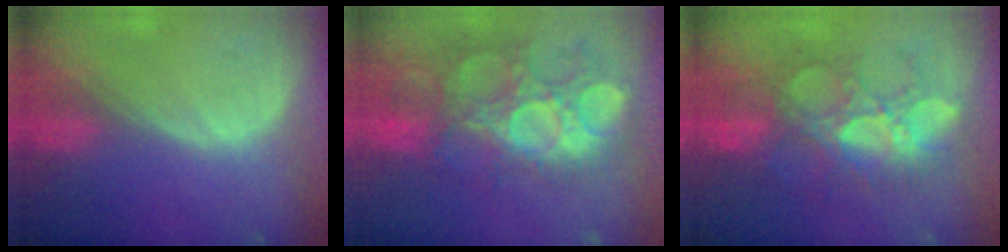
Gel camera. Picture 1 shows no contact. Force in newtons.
{"total": 11.7, "press": 11.1, "slide": 3.7}
{"total": 9.7, "press": 9.3, "slide": 2.6}